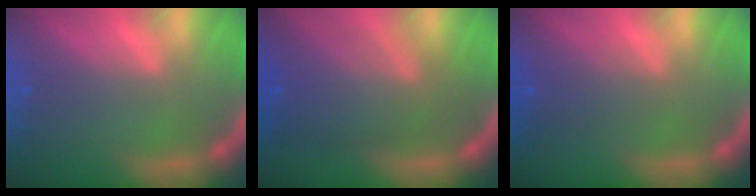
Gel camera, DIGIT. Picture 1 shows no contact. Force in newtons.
{"total": 7.6}
{"total": 2.5}